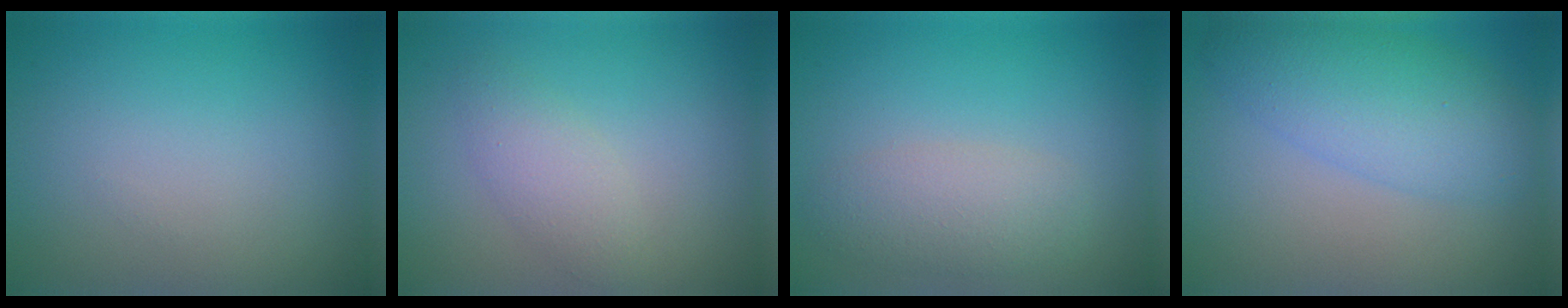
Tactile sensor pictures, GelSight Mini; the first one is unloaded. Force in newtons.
{"total": 2.3, "press": 2.3, "slide": 0.2}
{"total": 3.1, "press": 3.1, "slide": 0.1}
{"total": 5.5, "press": 5.5, "slide": 0.1}